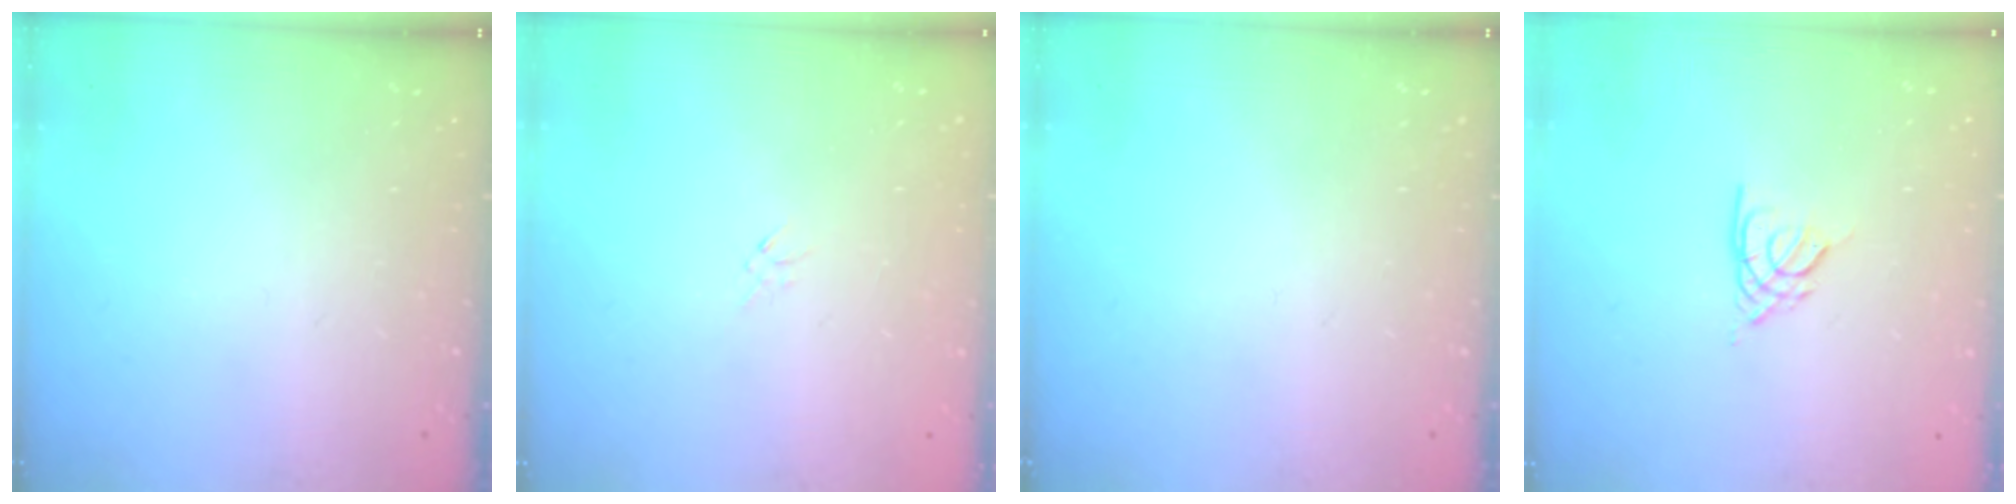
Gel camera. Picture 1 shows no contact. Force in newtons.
{"total": 0.9, "press": 0.8, "slide": 0.4}
{"total": 0.0}
{"total": 2.6, "press": 2.6, "slide": 0.6}